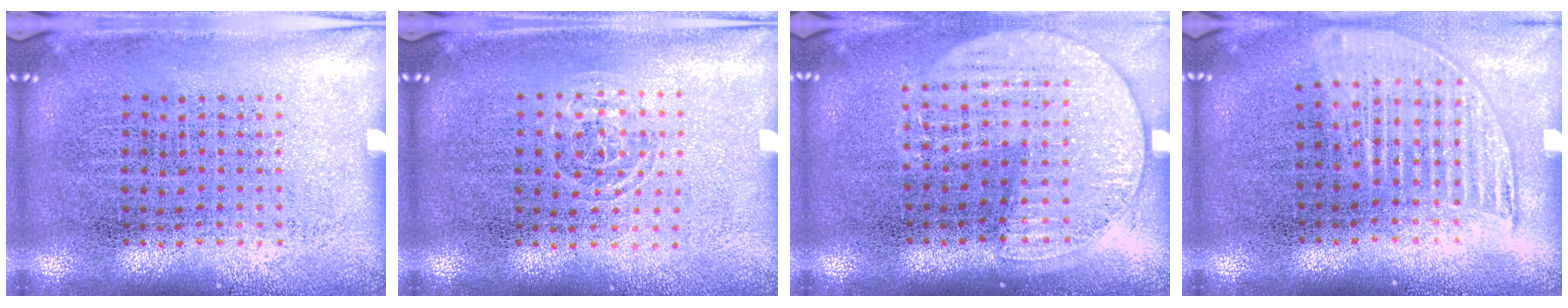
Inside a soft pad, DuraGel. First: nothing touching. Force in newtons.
{"total": 0.7, "press": 0.5, "slide": 0.6}
{"total": 1.5, "press": 1.3, "slide": 0.7}
{"total": 1.3, "press": 1.2, "slide": 0.6}